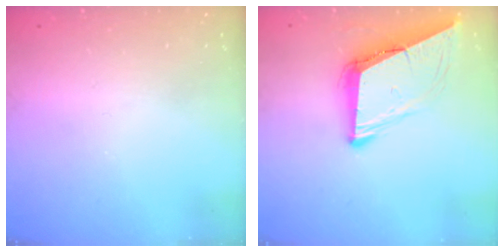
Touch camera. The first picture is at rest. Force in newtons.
{"total": 9.5, "press": 9.4, "slide": 1.6}